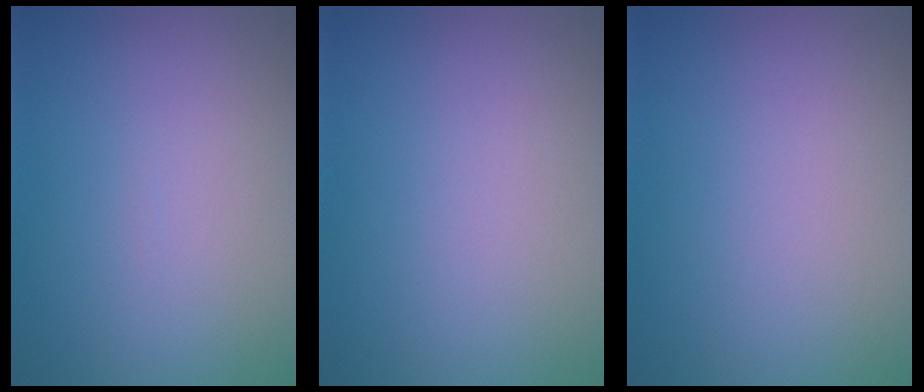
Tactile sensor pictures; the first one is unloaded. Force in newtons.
{"total": 0.0}
{"total": 0.0}